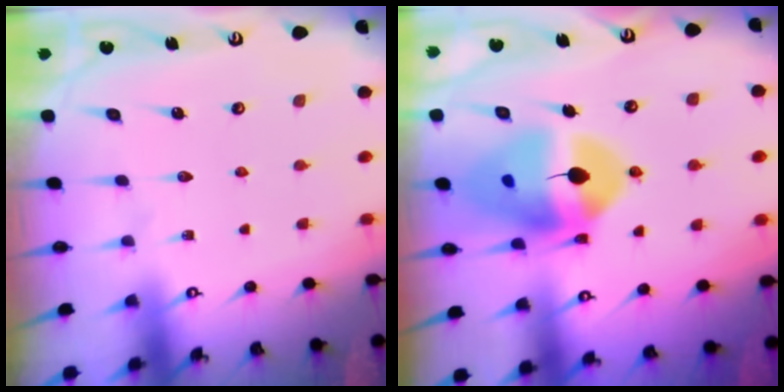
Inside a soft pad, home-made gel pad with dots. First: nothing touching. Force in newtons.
{"total": 16.0, "press": 15.8, "slide": 2.1}